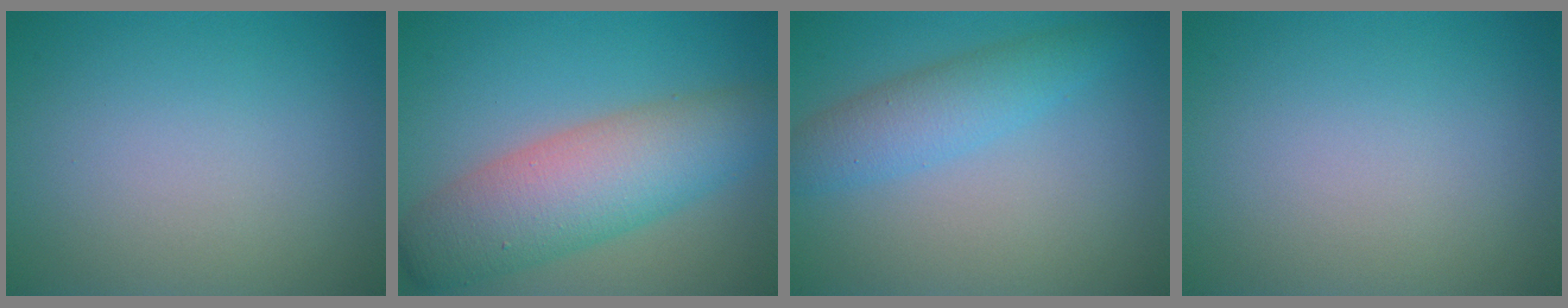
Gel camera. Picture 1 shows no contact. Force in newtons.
{"total": 8.1, "press": 8.1, "slide": 0.3}
{"total": 3.6, "press": 3.6, "slide": 0.0}
{"total": 0.0}